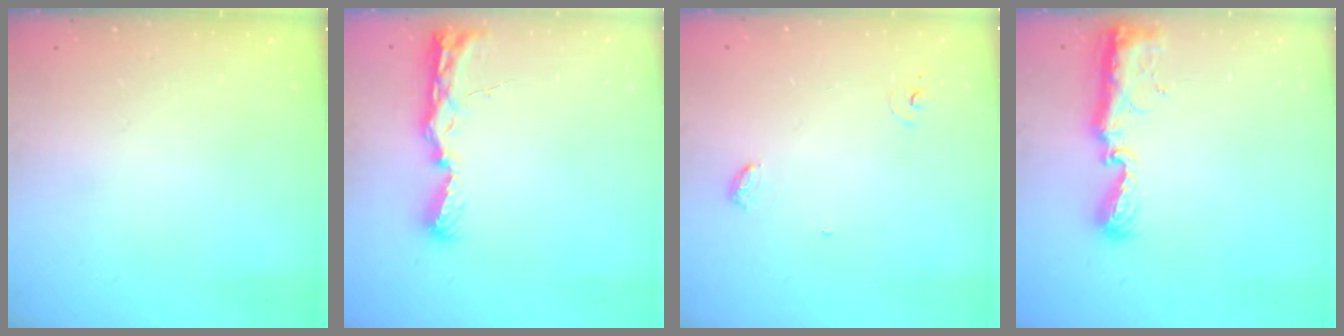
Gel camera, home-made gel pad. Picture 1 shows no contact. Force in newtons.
{"total": 10.7, "press": 9.7, "slide": 4.5}
{"total": 3.8, "press": 3.8, "slide": 0.3}
{"total": 9.4, "press": 9.4, "slide": 0.8}